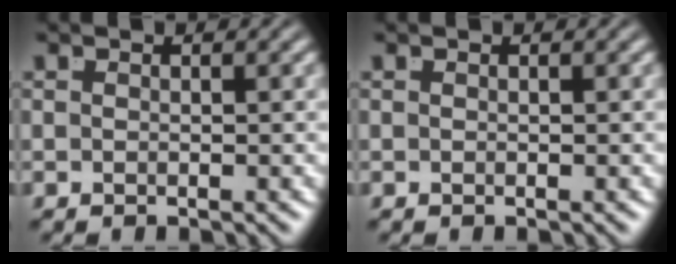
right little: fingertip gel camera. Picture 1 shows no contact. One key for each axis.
{"total": 0.0}